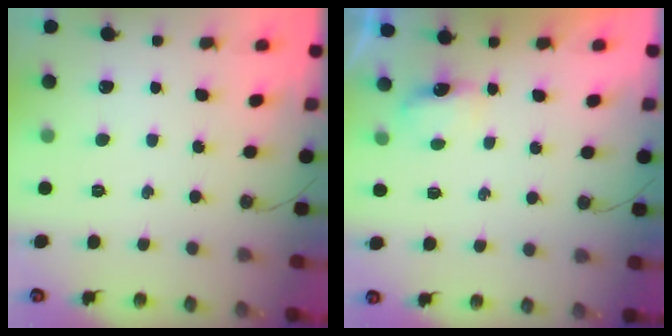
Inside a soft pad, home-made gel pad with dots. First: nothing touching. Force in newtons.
{"total": 3.6, "press": 3.6, "slide": 0.7}